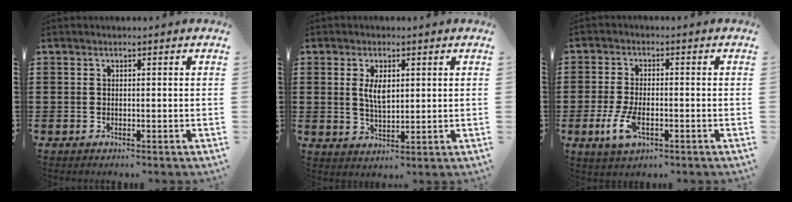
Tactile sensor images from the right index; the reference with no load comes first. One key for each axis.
{"total": 4.2, "fx": 1.0, "fy": 1.8, "fz": 3.6, "tx": -0.067, "ty": 0.003, "tz": 0.015}
{"total": 5.6, "fx": -1.8, "fy": 2.5, "fz": 4.7, "tx": -0.111, "ty": -0.009, "tz": -0.039}